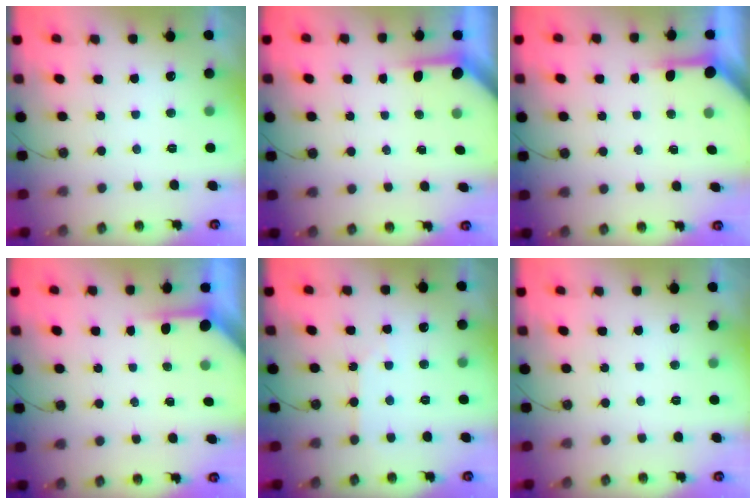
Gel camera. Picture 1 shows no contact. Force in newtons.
{"total": 4.2, "press": 4.2, "slide": 0.5}
{"total": 4.0, "press": 4.0, "slide": 0.5}
{"total": 4.0, "press": 3.9, "slide": 0.3}
{"total": 3.4, "press": 3.4, "slide": 0.4}
{"total": 0.0}